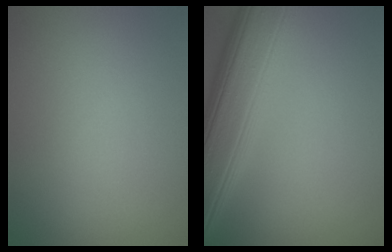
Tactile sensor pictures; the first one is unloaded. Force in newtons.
{"total": 9.0, "press": 9.0, "slide": 0.2}